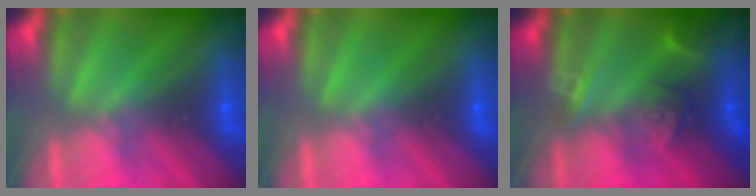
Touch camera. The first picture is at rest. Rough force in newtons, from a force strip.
{"total": 0.0}
{"total": 2.4}